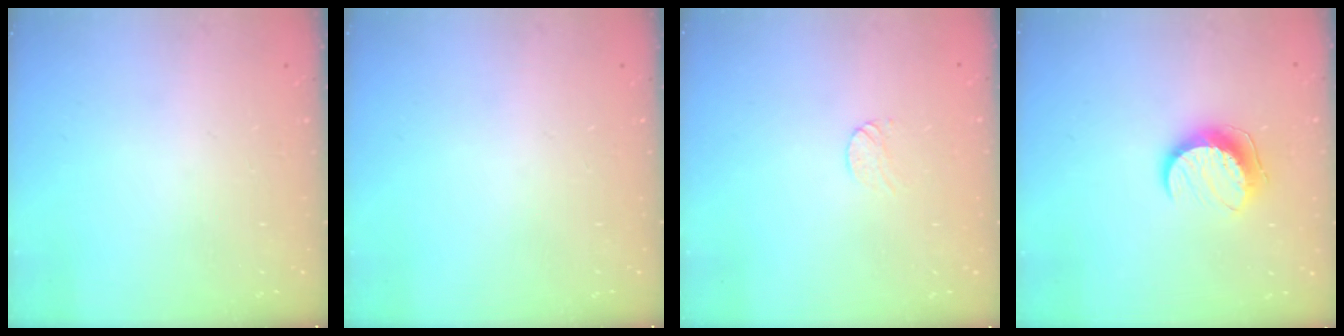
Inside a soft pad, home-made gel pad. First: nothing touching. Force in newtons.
{"total": 0.0}
{"total": 4.5, "press": 4.5, "slide": 0.4}
{"total": 10.3, "press": 10.3, "slide": 0.3}